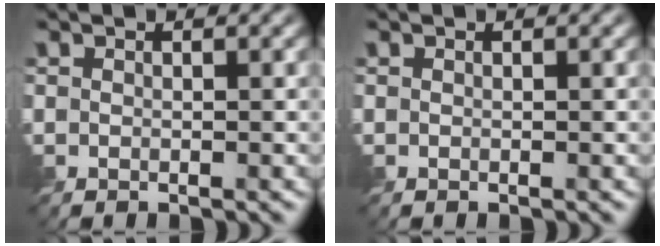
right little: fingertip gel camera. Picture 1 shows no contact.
{"total": 0.0}